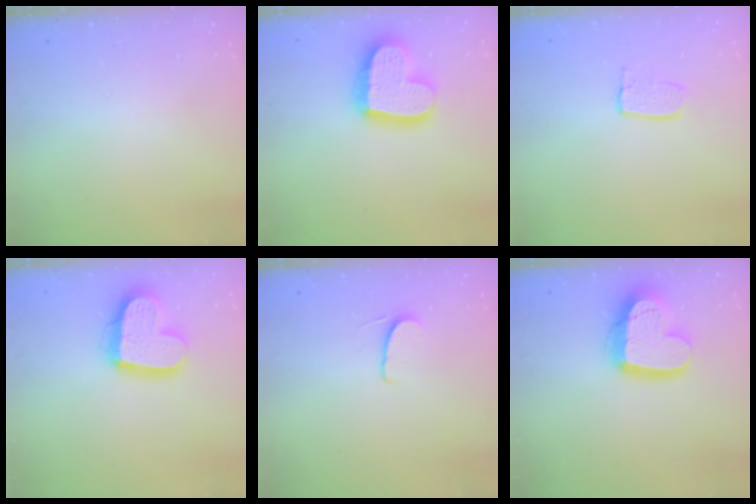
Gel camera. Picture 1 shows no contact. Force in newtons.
{"total": 19.9, "press": 19.9, "slide": 1.6}
{"total": 6.3, "press": 6.3, "slide": 0.4}
{"total": 18.0, "press": 17.9, "slide": 1.5}
{"total": 6.4, "press": 6.4, "slide": 0.5}
{"total": 17.0, "press": 17.0, "slide": 1.5}